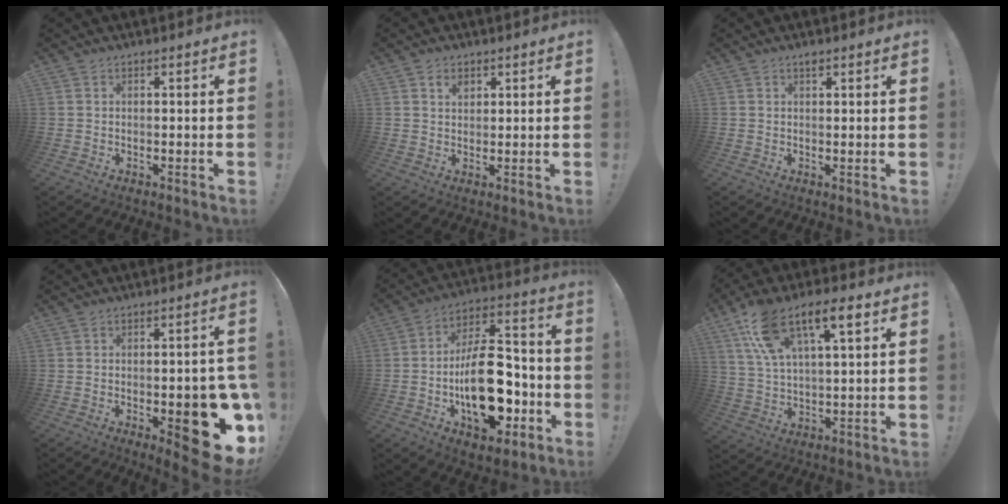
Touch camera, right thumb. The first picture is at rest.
{"total": 2.6, "force": [1.4, 1.8, 1.3], "torque": [-0.012, -0.003, 0.021]}
{"total": 1.2, "force": [0.9, 0.4, 0.7], "torque": [-0.004, -0.003, 0.014]}
{"total": 17.9, "force": [-4.7, 7.0, 15.8], "torque": [-0.175, 0.012, -0.047]}
{"total": 24.2, "force": [-6.2, 13.0, 19.5], "torque": [-0.321, 0.048, -0.082]}
{"total": 14.6, "force": [7.8, 6.1, 10.8], "torque": [-0.190, -0.016, 0.138]}